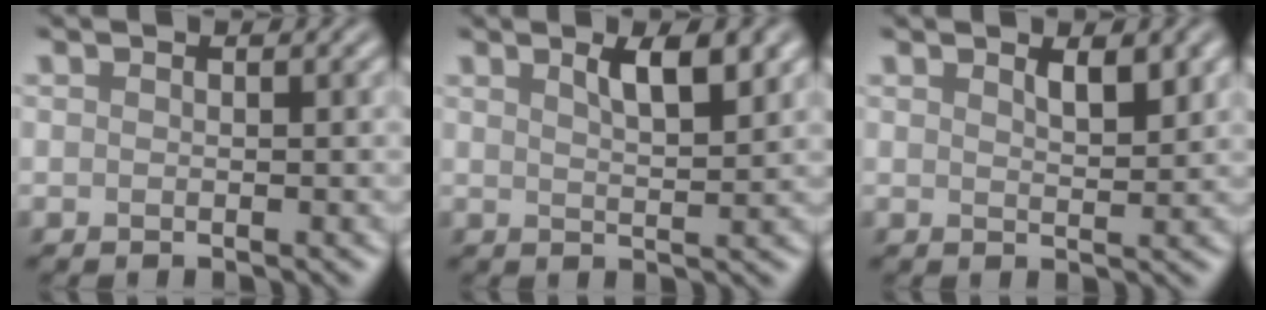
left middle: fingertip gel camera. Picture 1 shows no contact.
{"total": 3.6, "force": [1.9, 1.0, 2.9], "torque": [-0.037, 0.002, 0.031]}
{"total": 2.2, "force": [1.4, 0.6, 1.6], "torque": [-0.023, -0.003, 0.026]}